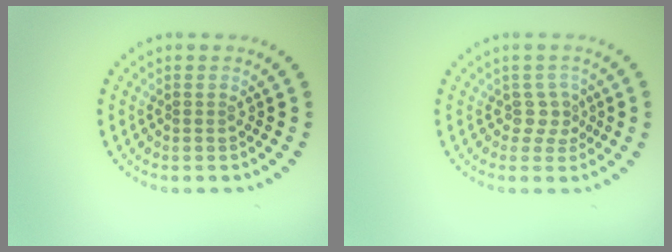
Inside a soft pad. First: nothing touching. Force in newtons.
{"total": 1.7, "press": 1.3, "slide": 1.1}